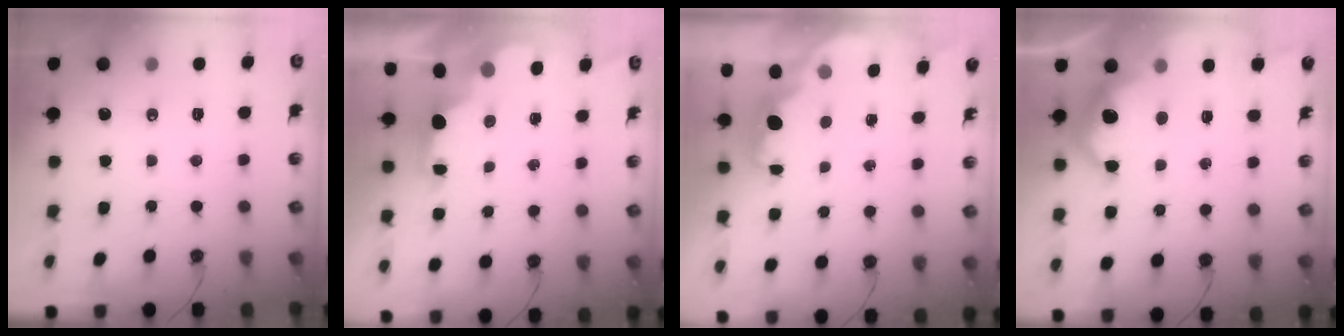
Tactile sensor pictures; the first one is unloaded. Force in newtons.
{"total": 2.3, "press": 2.2, "slide": 0.7}
{"total": 2.0, "press": 1.8, "slide": 0.8}
{"total": 10.8, "press": 10.7, "slide": 0.9}